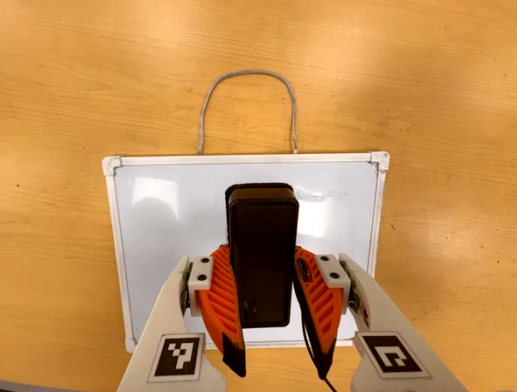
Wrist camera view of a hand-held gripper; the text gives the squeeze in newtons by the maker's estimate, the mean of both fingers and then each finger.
{"total": 8.4, "left": 7.1, "right": 9.7}